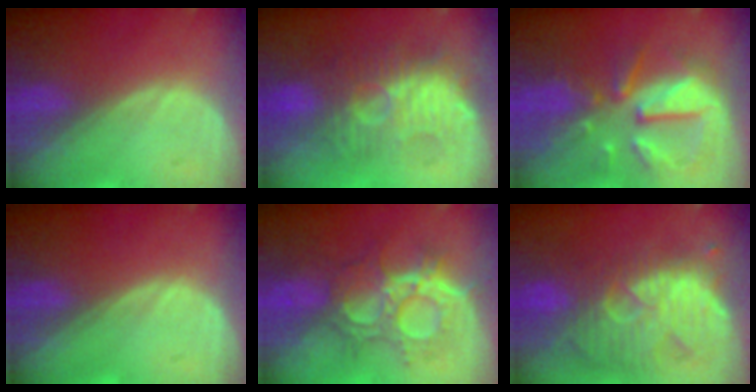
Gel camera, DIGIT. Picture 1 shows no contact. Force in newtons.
{"total": 9.5, "press": 9.2, "slide": 2.1}
{"total": 10.2, "press": 9.3, "slide": 4.2}
{"total": 0.0}
{"total": 9.4, "press": 9.4, "slide": 0.6}
{"total": 12.1, "press": 11.0, "slide": 5.1}